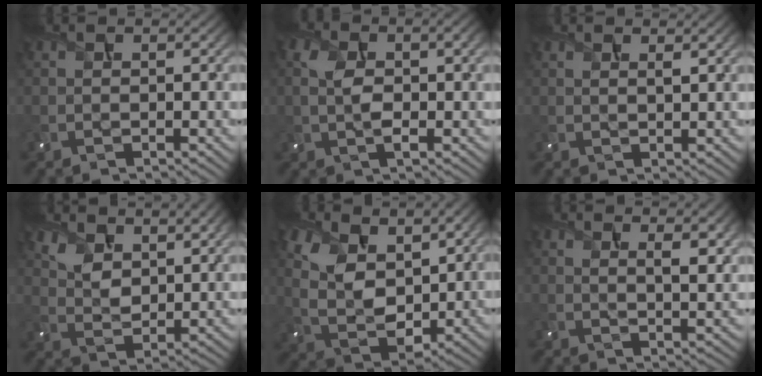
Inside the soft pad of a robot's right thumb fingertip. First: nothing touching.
{"total": 5.5, "force": [0.2, 2.7, 4.8], "torque": [-0.102, 0.001, 0.002]}
{"total": 1.2, "force": [0.8, 0.1, 0.8], "torque": [-0.018, 0.001, 0.014]}
{"total": 7.7, "force": [5.3, 3.5, 4.4], "torque": [-0.104, -0.005, 0.100]}
{"total": 9.6, "force": [4.3, 5.5, 6.6], "torque": [-0.168, -0.003, 0.084]}
{"total": 5.1, "force": [2.9, 1.6, 3.9], "torque": [-0.060, -0.001, 0.047]}